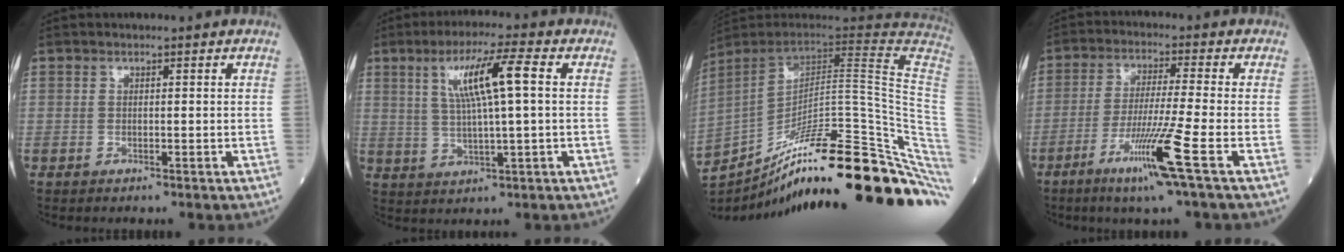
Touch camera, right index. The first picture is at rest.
{"total": 9.2, "force": [2.5, 0.2, 8.9], "torque": [-0.165, 0.010, 0.047]}
{"total": 34.6, "force": [-22.8, 3.9, 25.7], "torque": [-0.271, -0.001, -0.324]}
{"total": 9.8, "force": [-4.6, -1.9, 8.4], "torque": [-0.157, -0.028, -0.092]}